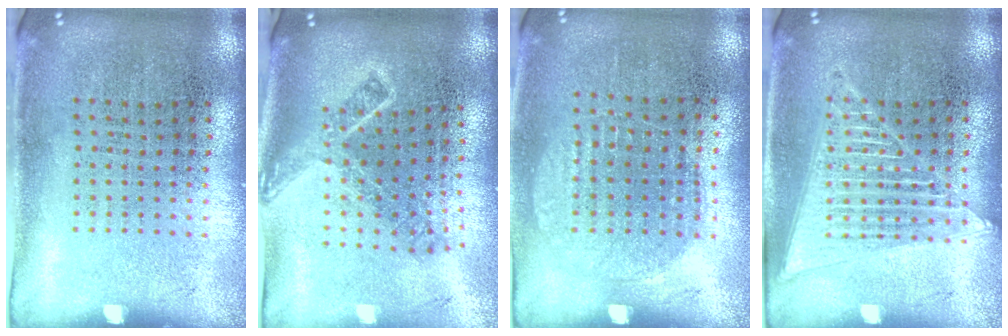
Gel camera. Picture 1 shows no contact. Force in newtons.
{"total": 1.9, "press": 1.3, "slide": 1.4}
{"total": 0.9, "press": 0.8, "slide": 0.4}
{"total": 1.5, "press": 1.5, "slide": 0.1}